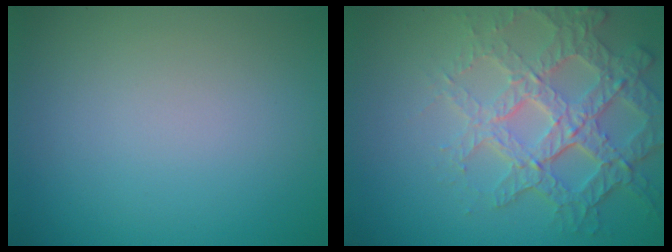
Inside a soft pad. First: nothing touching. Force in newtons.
{"total": 6.6, "press": 5.0, "slide": 4.3}